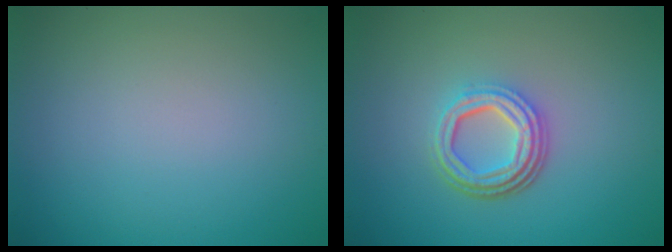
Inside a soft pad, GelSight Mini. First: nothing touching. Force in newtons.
{"total": 4.5, "press": 3.3, "slide": 3.1}